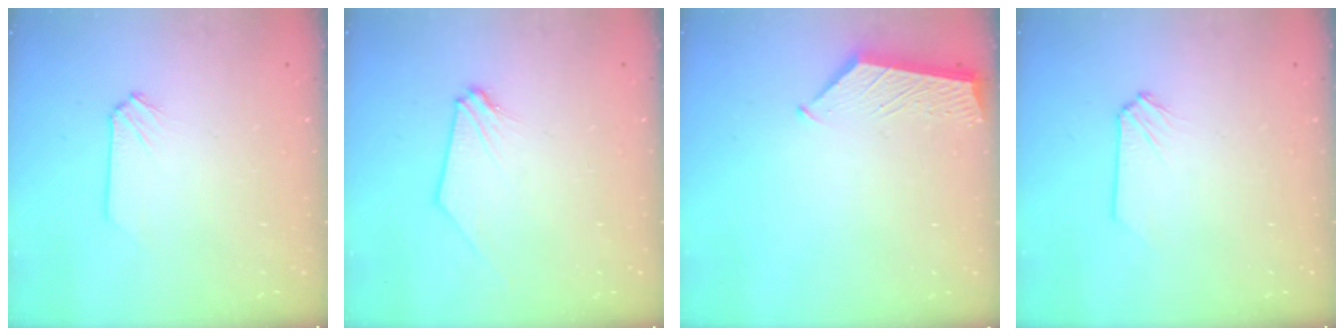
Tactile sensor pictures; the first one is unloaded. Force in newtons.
{"total": 0.0}
{"total": 4.6, "press": 4.6, "slide": 0.6}
{"total": 0.0}